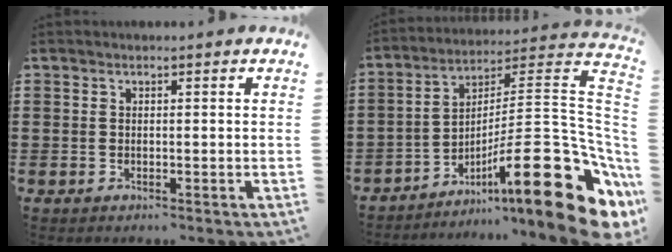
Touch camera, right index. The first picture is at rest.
{"total": 19.8, "force": [-7.7, 4.5, 17.7], "torque": [-0.262, 0.000, -0.123]}